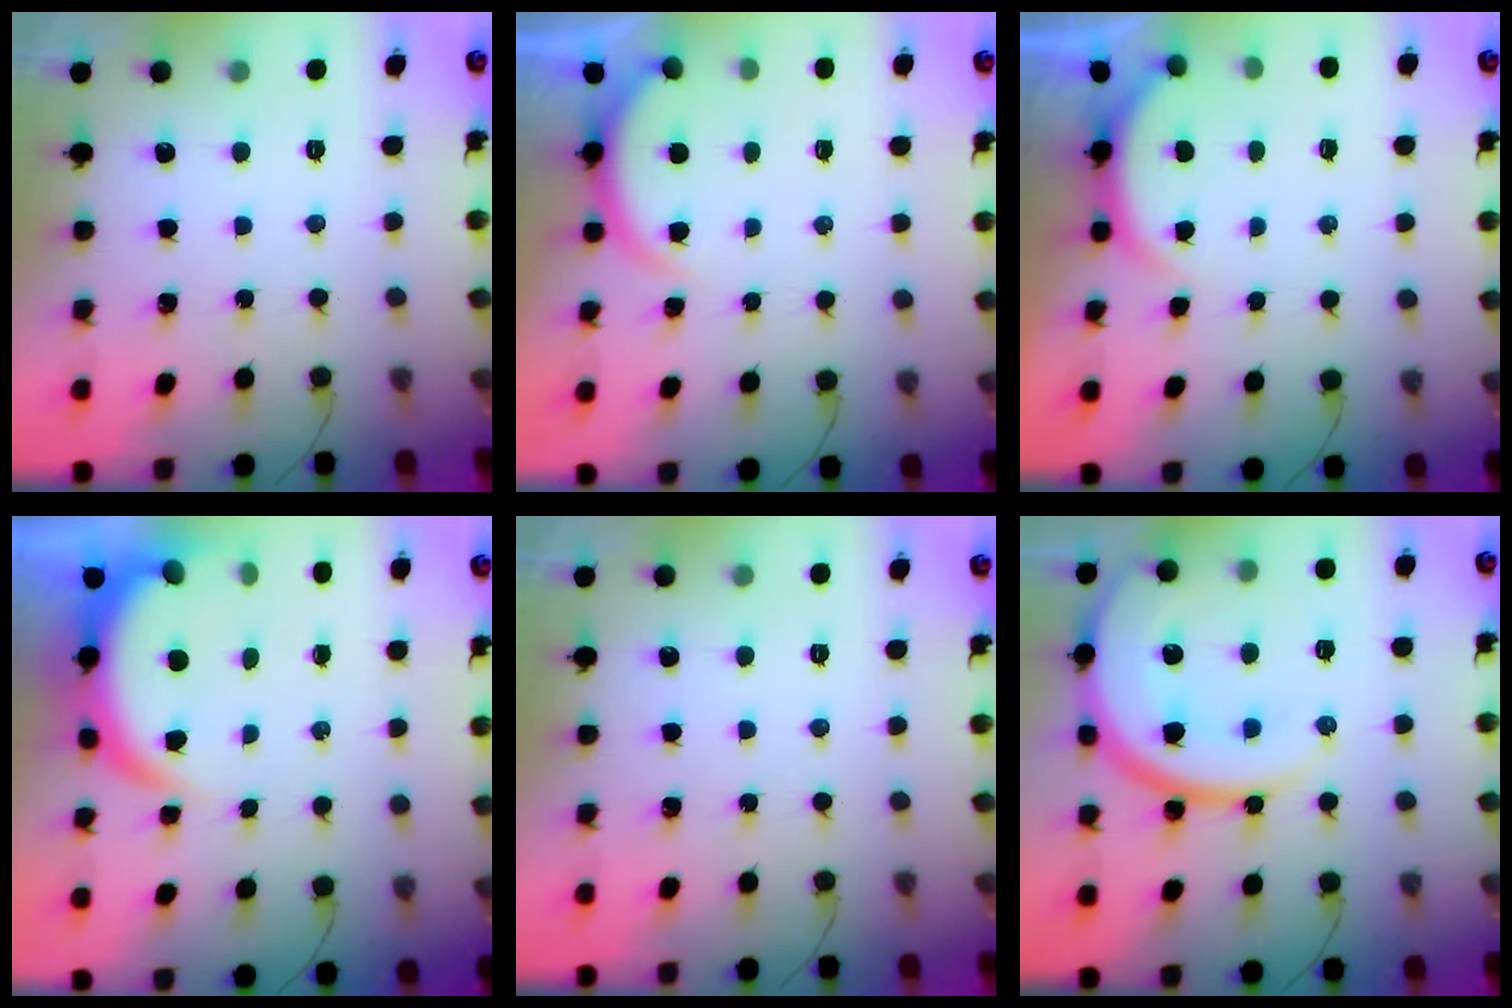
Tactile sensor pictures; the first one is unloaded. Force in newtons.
{"total": 2.2, "press": 2.2, "slide": 0.6}
{"total": 2.6, "press": 2.5, "slide": 0.6}
{"total": 6.3, "press": 6.3, "slide": 0.4}
{"total": 0.0}
{"total": 17.7, "press": 17.7, "slide": 1.6}